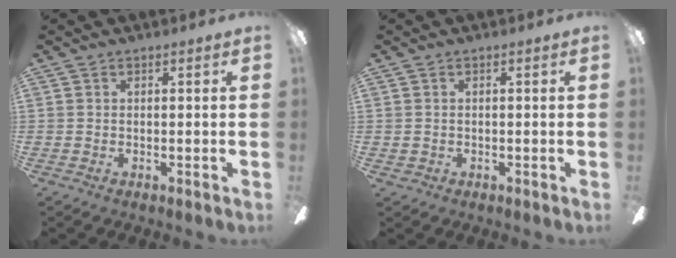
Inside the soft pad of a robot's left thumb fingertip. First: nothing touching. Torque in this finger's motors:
{"motor_torque": [-0.17, 0.13, 0.09, -0.31, 0.00]}